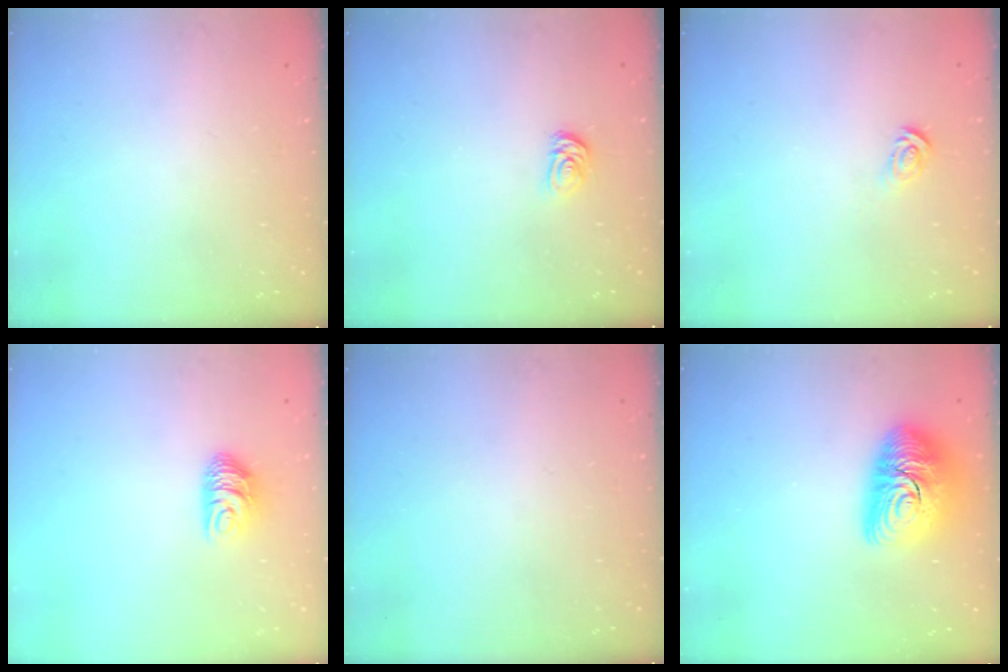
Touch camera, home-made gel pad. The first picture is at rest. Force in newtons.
{"total": 3.6, "press": 3.6, "slide": 0.5}
{"total": 2.8, "press": 2.8, "slide": 0.2}
{"total": 7.3, "press": 7.3, "slide": 0.8}
{"total": 0.0}
{"total": 14.1, "press": 14.1, "slide": 1.2}